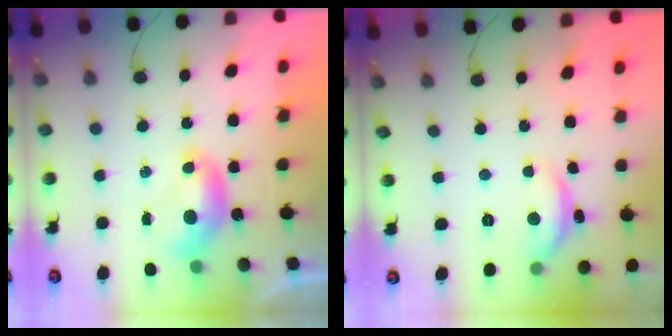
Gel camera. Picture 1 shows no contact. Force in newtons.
{"total": 4.4, "press": 4.4, "slide": 0.5}